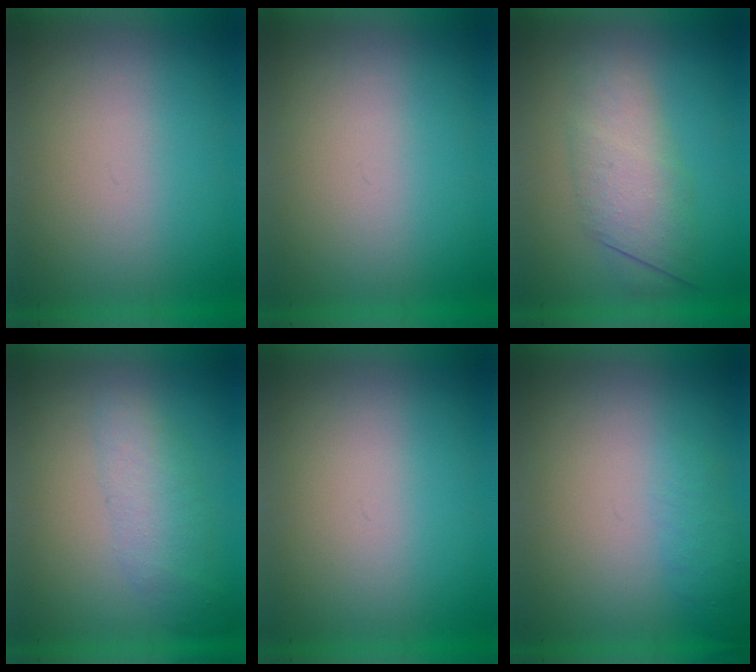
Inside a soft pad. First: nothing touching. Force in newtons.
{"total": 0.0}
{"total": 3.1}
{"total": 2.2}
{"total": 0.0}
{"total": 1.3}